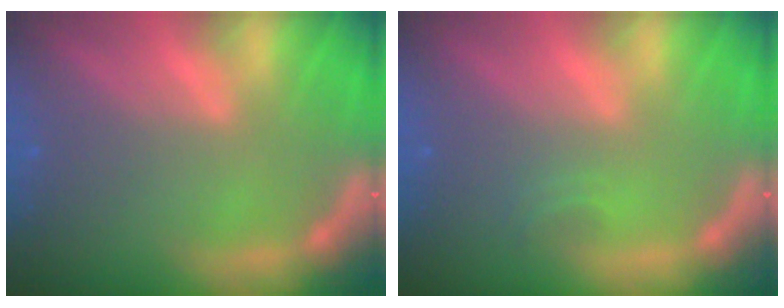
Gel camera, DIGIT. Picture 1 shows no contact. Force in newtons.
{"total": 0.9}